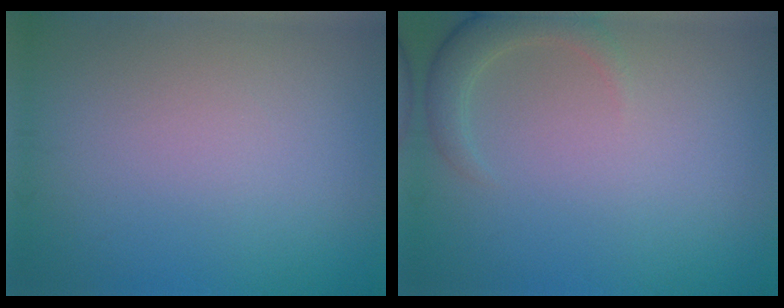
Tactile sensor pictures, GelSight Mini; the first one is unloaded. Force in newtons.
{"total": 2.7, "press": 2.6, "slide": 0.5}